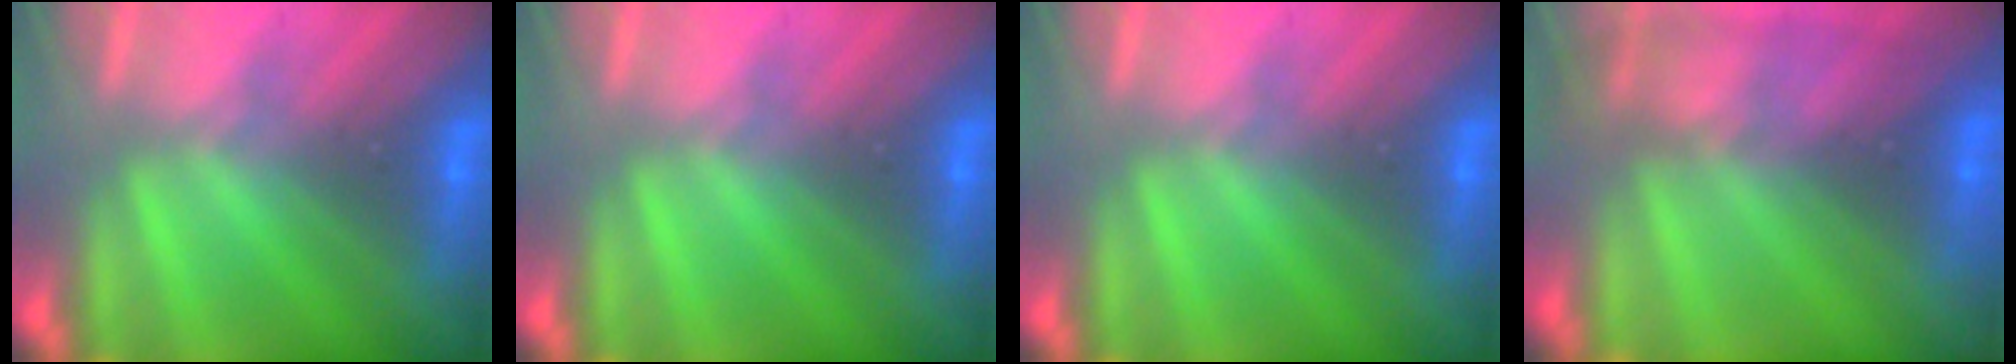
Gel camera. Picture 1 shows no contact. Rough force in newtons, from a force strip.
{"total": 0.0}
{"total": 0.0}
{"total": 9.1}